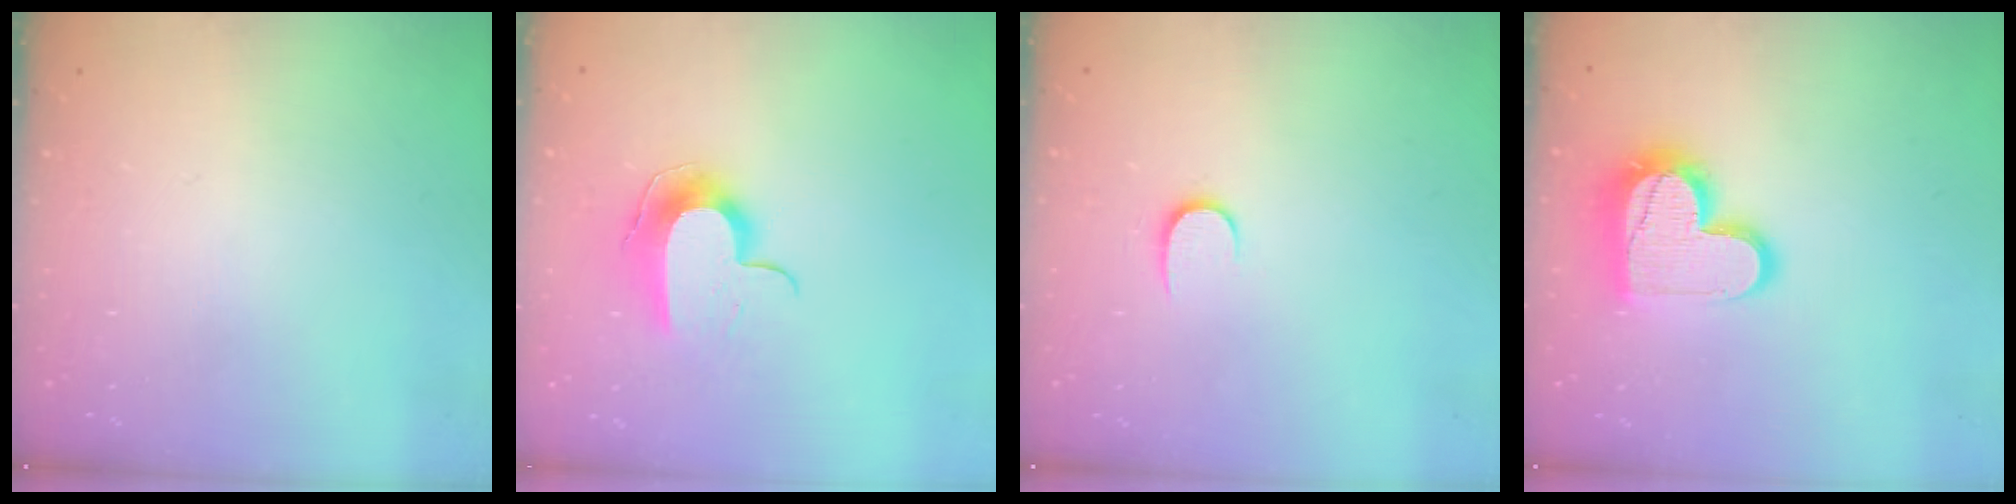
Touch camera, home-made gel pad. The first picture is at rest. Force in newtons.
{"total": 10.5, "press": 10.5, "slide": 1.1}
{"total": 6.1, "press": 6.0, "slide": 0.6}
{"total": 14.8, "press": 14.7, "slide": 1.0}